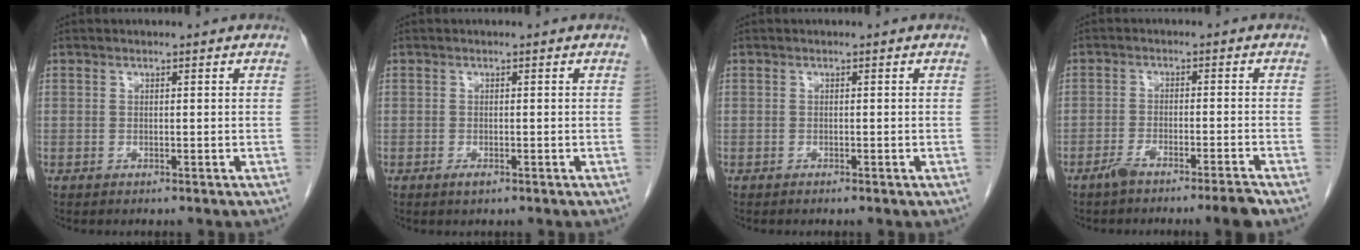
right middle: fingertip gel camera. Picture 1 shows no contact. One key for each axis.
{"total": 1.0, "fx": -0.6, "fy": 0.3, "fz": 0.7, "tx": -0.014, "ty": -0.001, "tz": -0.007}
{"total": 0.5, "fx": -0.4, "fy": 0.1, "fz": 0.4, "tx": -0.011, "ty": -0.001, "tz": -0.004}
{"total": 5.0, "fx": -4.0, "fy": -0.3, "fz": 3.0, "tx": -0.048, "ty": -0.001, "tz": -0.070}